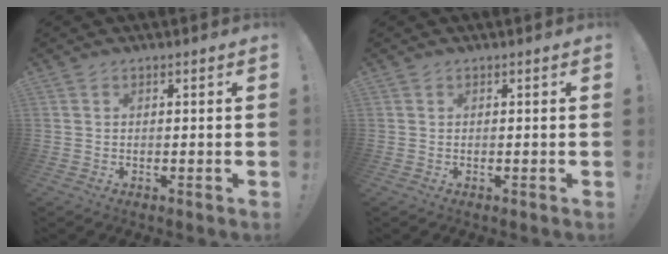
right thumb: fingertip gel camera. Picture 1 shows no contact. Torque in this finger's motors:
{"motor_torque": [0.00, 0.00, 0.04, -0.07, 0.00]}